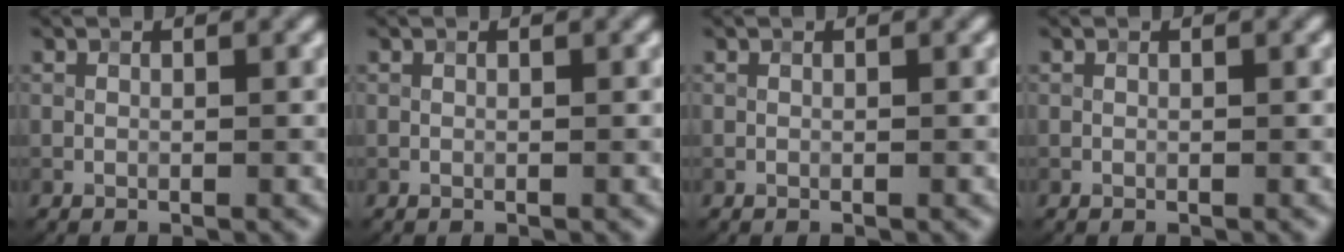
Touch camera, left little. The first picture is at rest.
{"total": 0.0}
{"total": 0.0}
{"total": 0.0}